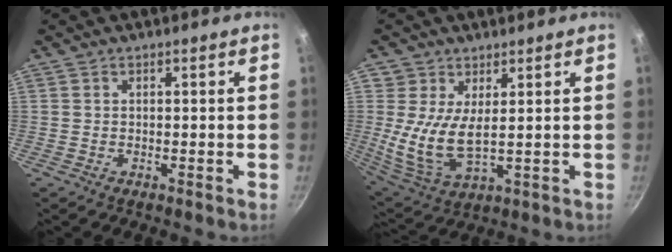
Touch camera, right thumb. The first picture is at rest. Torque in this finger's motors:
{"motor_torque": [1.46, 1.49, 0.66, -0.42, 0.18]}